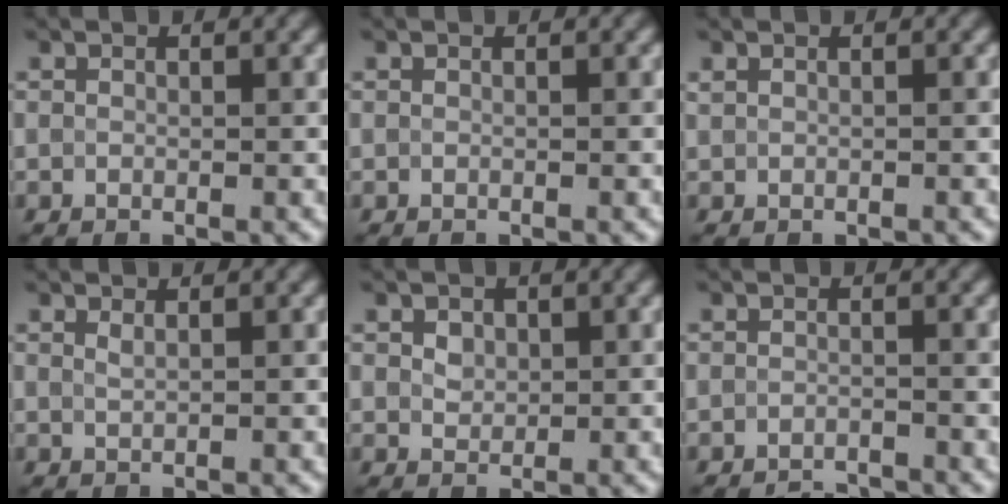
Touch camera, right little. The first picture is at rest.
{"total": 0.0}
{"total": 0.0}
{"total": 0.7, "force": [0.4, 0.2, 0.5], "torque": [-0.010, 0.001, 0.009]}
{"total": 1.4, "force": [0.5, 1.1, 0.6], "torque": [-0.012, 0.000, 0.011]}
{"total": 1.5, "force": [-1.5, 0.1, 0.3], "torque": [0.001, 0.000, -0.028]}